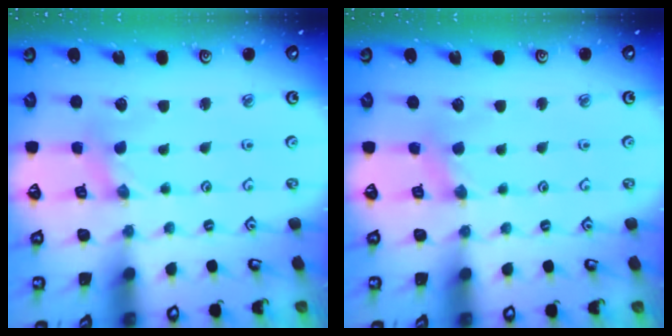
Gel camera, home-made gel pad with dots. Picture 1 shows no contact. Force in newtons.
{"total": 2.2, "press": 2.2, "slide": 0.5}